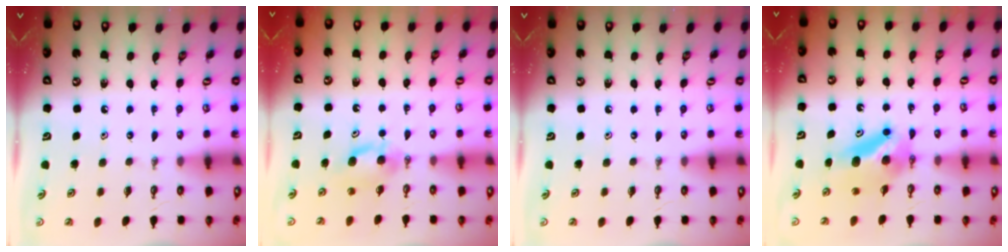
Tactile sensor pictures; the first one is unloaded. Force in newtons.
{"total": 4.9, "press": 4.8, "slide": 0.8}
{"total": 0.0}
{"total": 6.5, "press": 6.4, "slide": 0.8}